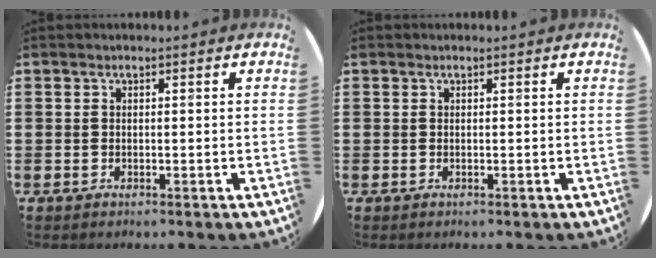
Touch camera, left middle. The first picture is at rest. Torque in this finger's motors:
{"motor_torque": [0.47, -0.39, 0.00, 0.03]}